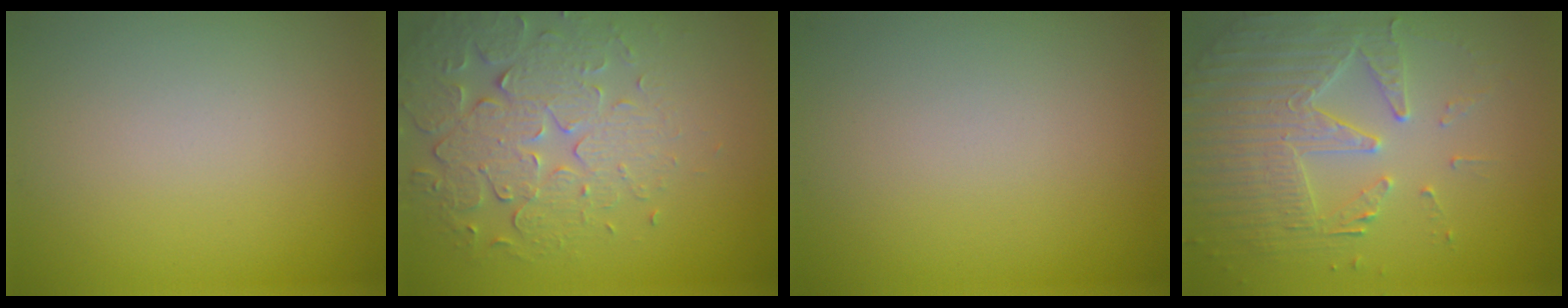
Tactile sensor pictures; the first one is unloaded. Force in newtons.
{"total": 5.1, "press": 4.5, "slide": 2.5}
{"total": 0.0}
{"total": 4.9, "press": 4.3, "slide": 2.3}